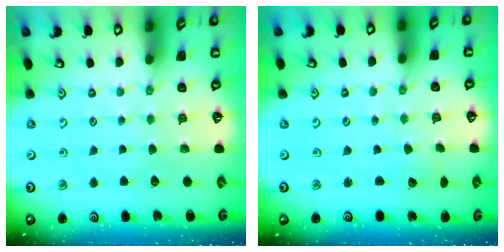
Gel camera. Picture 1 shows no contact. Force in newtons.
{"total": 1.8, "press": 1.8, "slide": 0.1}